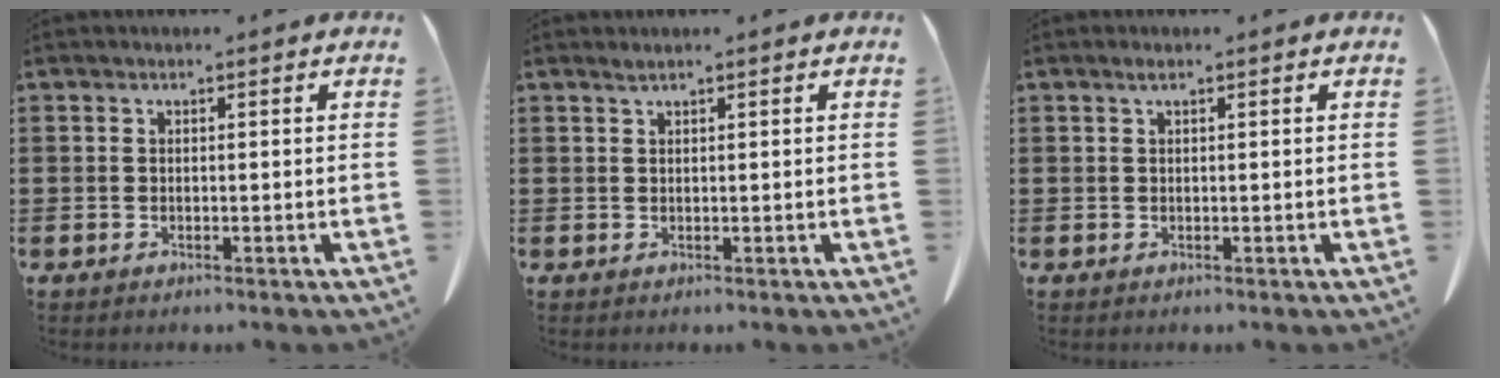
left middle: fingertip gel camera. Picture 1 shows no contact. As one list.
[{"total": 0.7, "force": [0.5, 0.0, 0.5], "torque": [-0.010, -0.001, 0.011]}, {"total": 0.6, "force": [0.3, 0.1, 0.5], "torque": [-0.012, 0.001, 0.006]}]